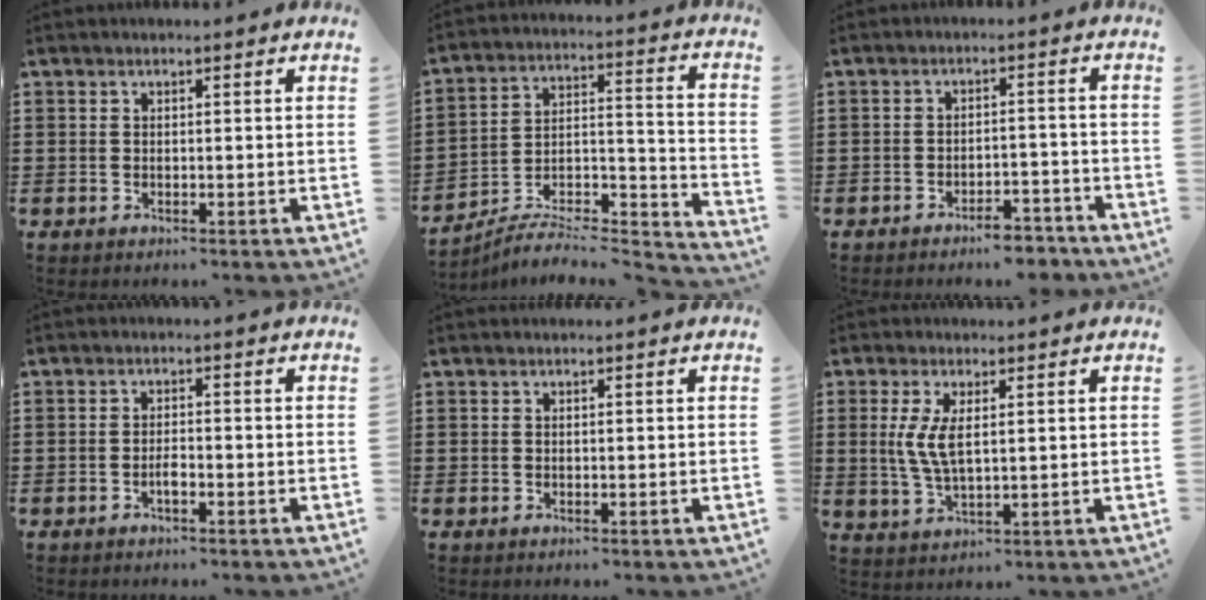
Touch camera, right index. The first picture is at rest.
{"total": 5.4, "force": [-5.0, 1.1, 1.5], "torque": [-0.021, -0.007, -0.102]}
{"total": 4.6, "force": [-4.3, 0.8, 1.5], "torque": [-0.024, 0.008, -0.084]}
{"total": 1.7, "force": [-0.9, 0.6, 1.4], "torque": [-0.028, 0.001, -0.016]}
{"total": 0.0}
{"total": 5.4, "force": [1.0, 2.0, 5.0], "torque": [-0.114, 0.000, 0.012]}